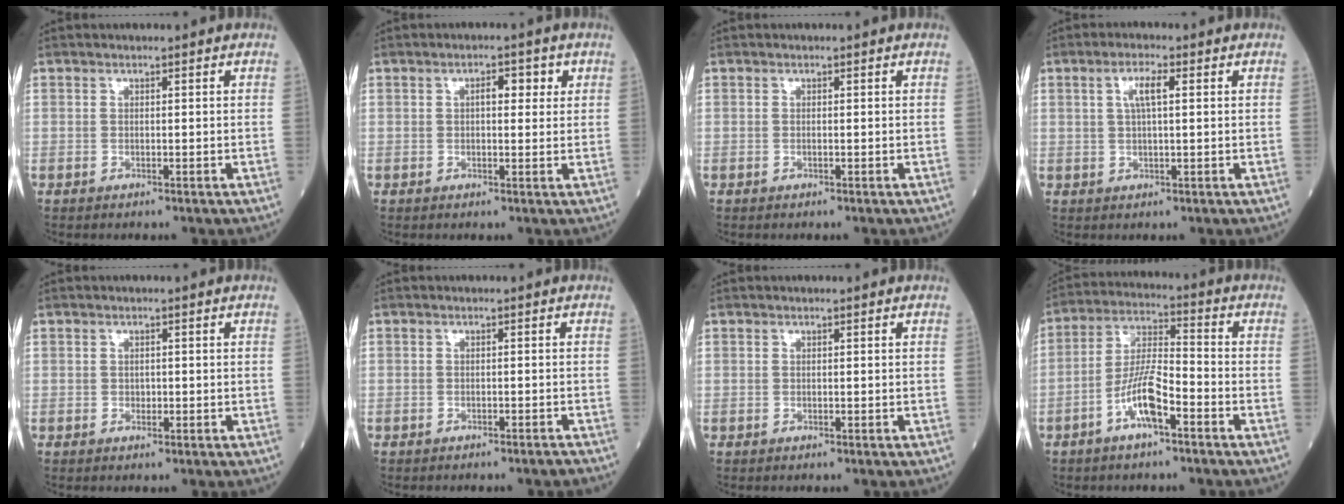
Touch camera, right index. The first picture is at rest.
{"total": 3.0, "force": [1.0, 1.3, 2.5], "torque": [-0.036, 0.010, 0.012]}
{"total": 0.0}
{"total": 3.6, "force": [1.1, 0.7, 3.3], "torque": [-0.066, 0.007, 0.022]}
{"total": 0.7, "force": [-0.1, 0.6, 0.3], "torque": [-0.001, 0.002, -0.002]}
{"total": 1.8, "force": [-1.8, 0.1, 0.5], "torque": [-0.006, 0.001, -0.023]}
{"total": 0.0}
{"total": 8.4, "force": [-4.0, 1.7, 7.1], "torque": [-0.145, 0.010, -0.077]}